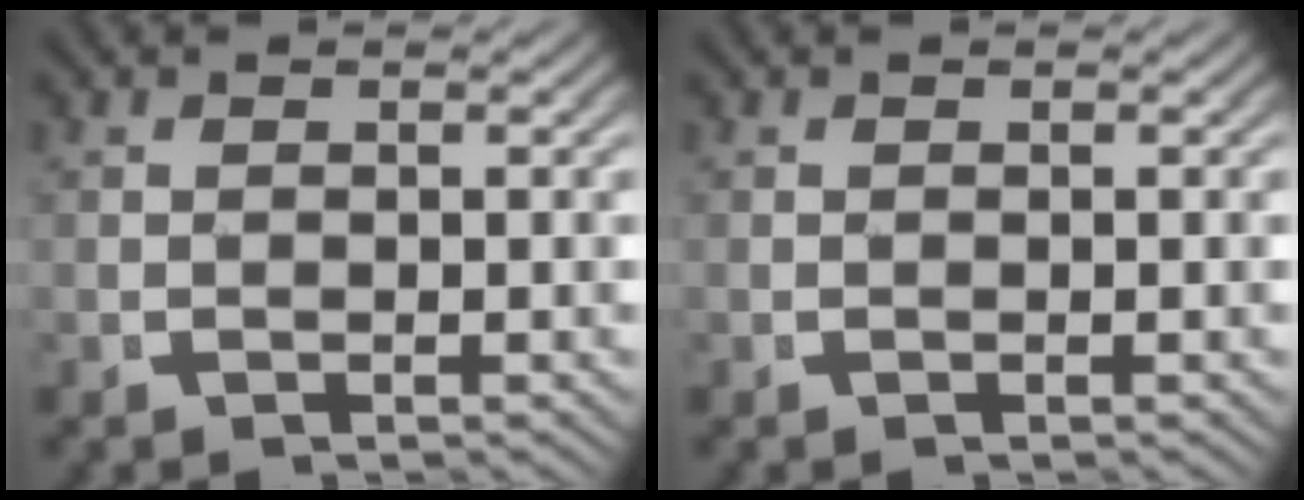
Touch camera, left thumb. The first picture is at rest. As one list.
[{"total": 0.0}]